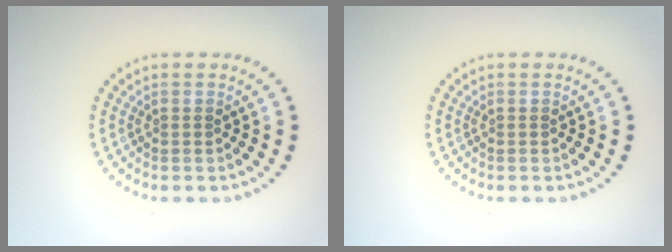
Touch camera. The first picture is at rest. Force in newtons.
{"total": 0.0}